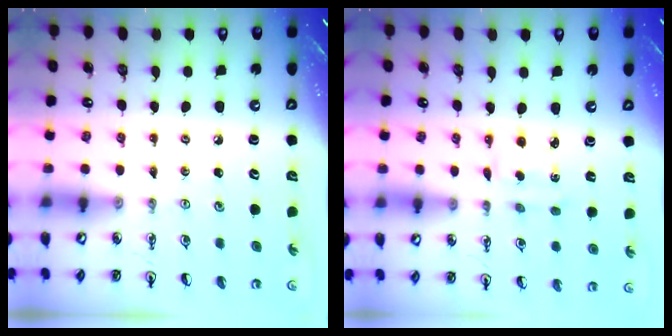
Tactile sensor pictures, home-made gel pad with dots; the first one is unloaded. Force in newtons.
{"total": 1.7, "press": 1.5, "slide": 0.8}